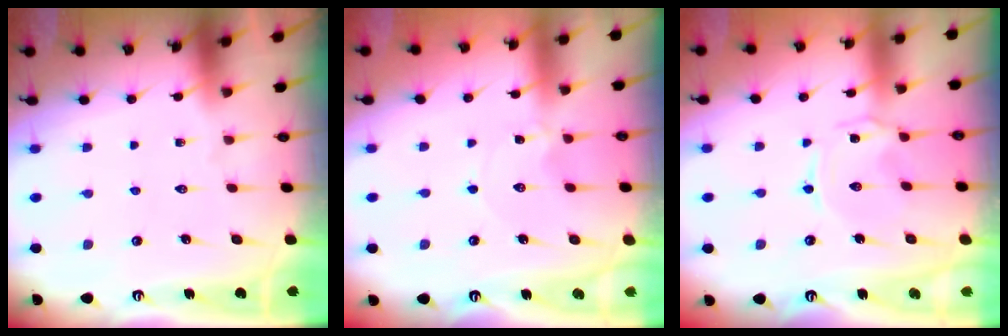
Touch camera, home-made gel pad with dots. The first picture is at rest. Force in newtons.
{"total": 0.5, "press": 0.5, "slide": 0.1}
{"total": 0.7, "press": 0.6, "slide": 0.2}